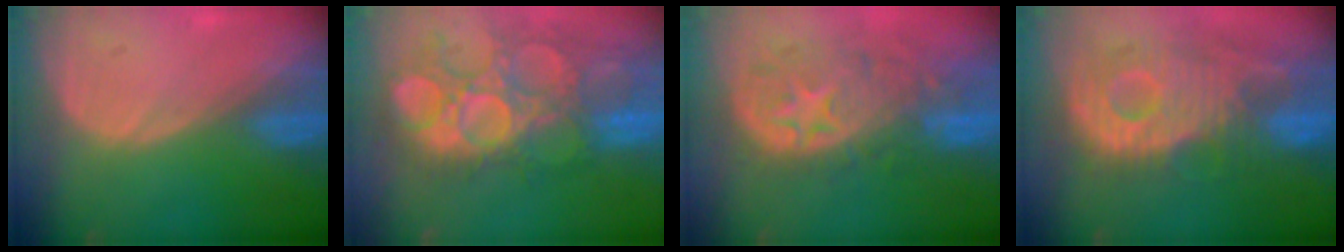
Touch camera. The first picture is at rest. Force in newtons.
{"total": 13.5, "press": 12.4, "slide": 5.4}
{"total": 11.0, "press": 9.8, "slide": 5.1}
{"total": 12.0, "press": 10.7, "slide": 5.4}